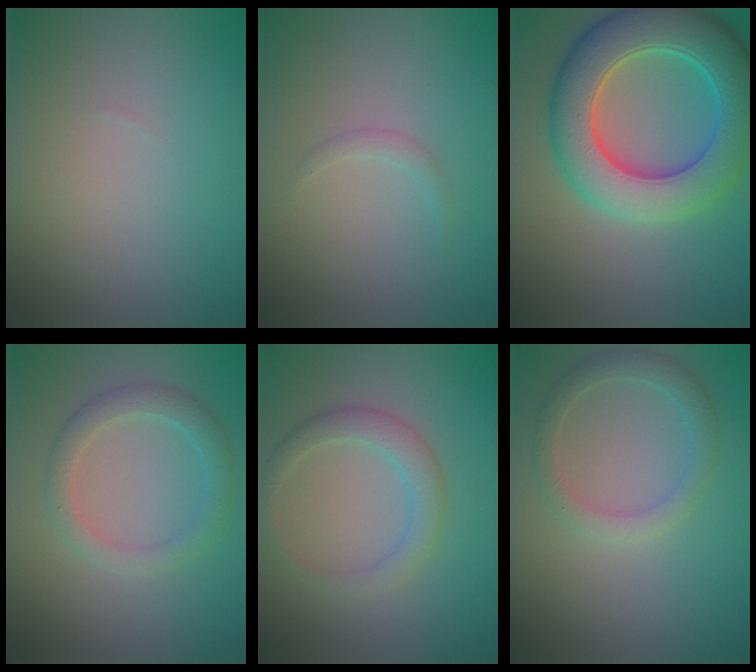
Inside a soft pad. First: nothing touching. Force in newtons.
{"total": 0.8, "press": 0.8, "slide": 0.1}
{"total": 10.0, "press": 10.0, "slide": 0.4}
{"total": 2.6, "press": 2.6, "slide": 0.1}
{"total": 2.5, "press": 2.5, "slide": 0.2}
{"total": 2.4, "press": 2.4, "slide": 0.1}